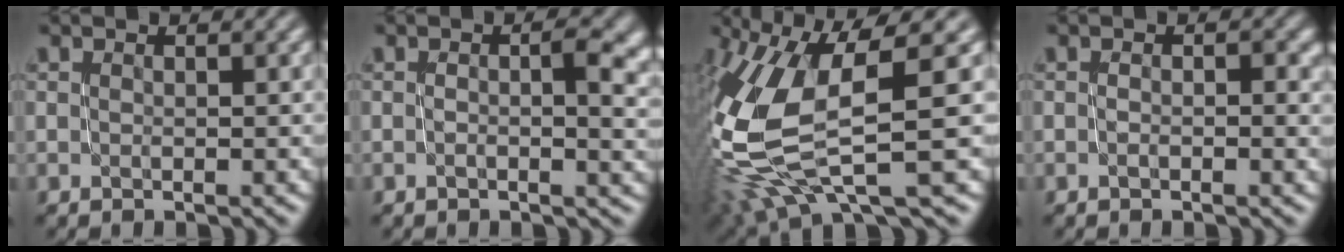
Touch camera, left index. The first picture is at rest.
{"total": 4.8, "force": [0.4, 1.9, 4.4], "torque": [-0.054, 0.005, 0.001]}
{"total": 12.3, "force": [-0.1, 4.4, 11.5], "torque": [-0.268, -0.011, 0.013]}
{"total": 1.2, "force": [-0.2, 0.5, 1.0], "torque": [-0.016, -0.003, -0.004]}